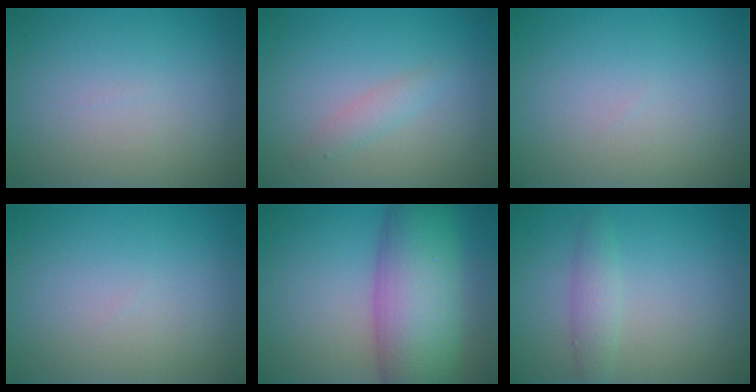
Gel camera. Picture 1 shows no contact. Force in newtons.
{"total": 1.3, "press": 1.3, "slide": 0.0}
{"total": 0.0}
{"total": 0.0}
{"total": 11.2, "press": 11.2, "slide": 0.4}
{"total": 1.9, "press": 1.9, "slide": 0.1}